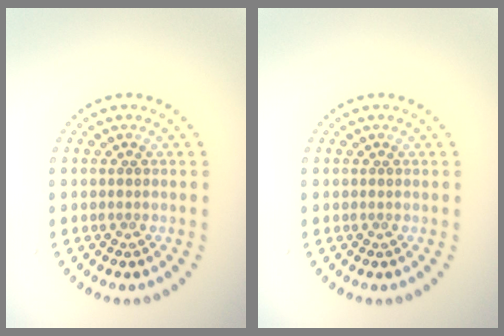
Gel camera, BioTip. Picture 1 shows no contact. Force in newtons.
{"total": 0.0}